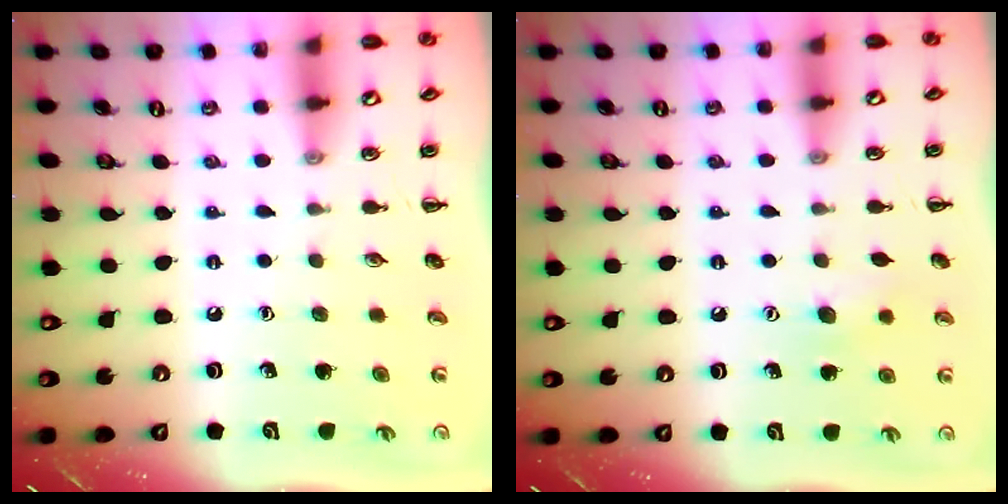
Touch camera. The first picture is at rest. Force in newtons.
{"total": 8.1, "press": 7.9, "slide": 1.8}